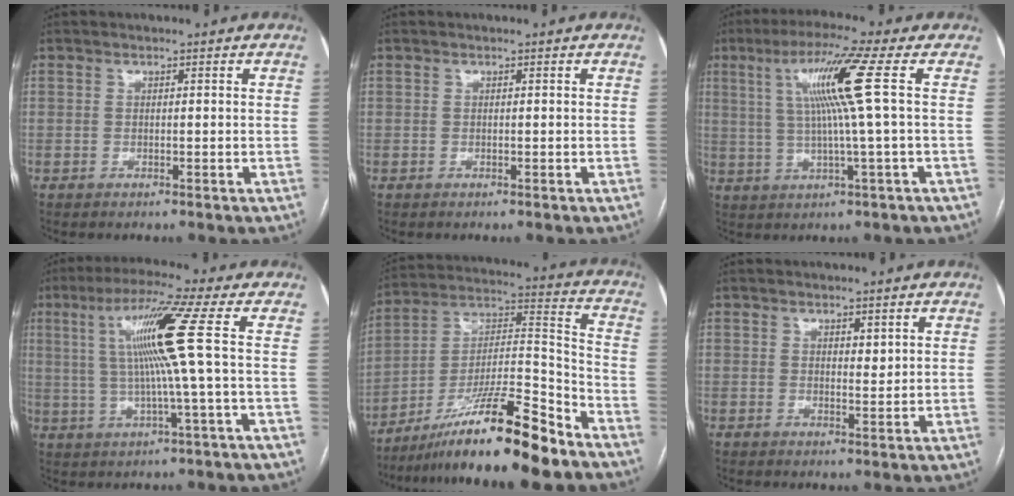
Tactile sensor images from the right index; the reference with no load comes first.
{"total": 0.0}
{"total": 10.1, "force": [2.4, -2.0, 9.6], "torque": [-0.173, 0.014, 0.049]}
{"total": 10.7, "force": [1.8, -2.1, 10.4], "torque": [-0.186, 0.014, 0.036]}
{"total": 18.8, "force": [-13.9, 0.8, 12.7], "torque": [-0.225, -0.005, -0.239]}
{"total": 1.6, "force": [0.9, 0.6, 1.2], "torque": [-0.016, -0.007, 0.016]}